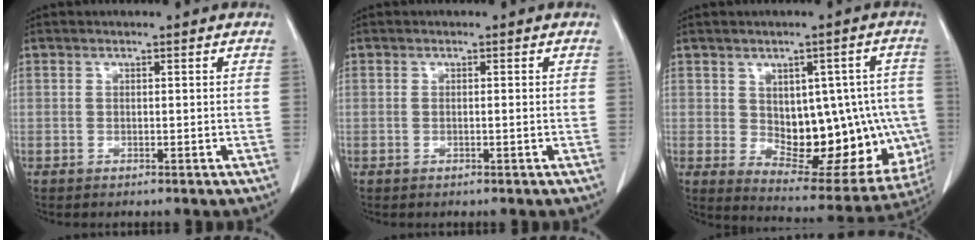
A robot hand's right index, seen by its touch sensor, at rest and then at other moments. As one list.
[{"total": 0.5, "force": [-0.1, 0.0, 0.5], "torque": [-0.011, 0.000, 0.000]}, {"total": 18.3, "force": [-1.2, 9.2, 15.8], "torque": [-0.182, 0.013, 0.015]}]